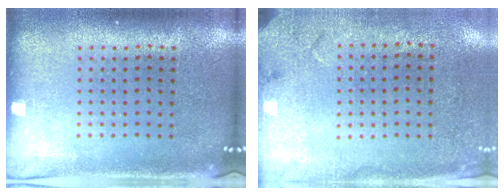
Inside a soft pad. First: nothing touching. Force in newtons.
{"total": 2.7, "press": 2.2, "slide": 1.6}